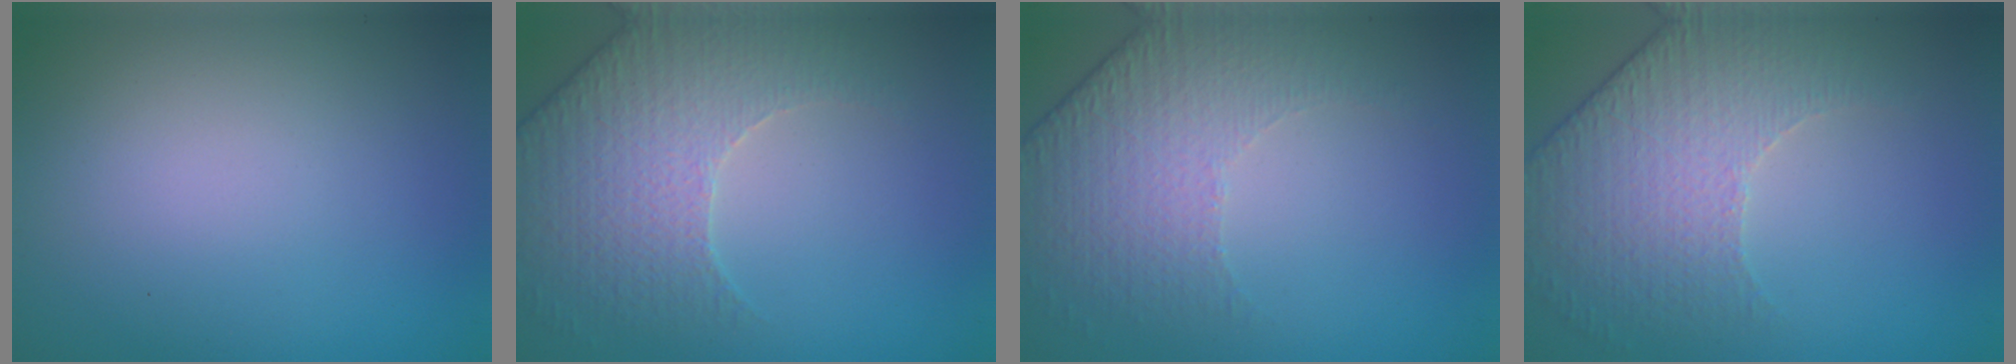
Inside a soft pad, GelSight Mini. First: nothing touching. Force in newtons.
{"total": 4.3, "press": 4.2, "slide": 1.0}
{"total": 4.7, "press": 3.2, "slide": 3.4}
{"total": 4.3, "press": 3.8, "slide": 2.1}